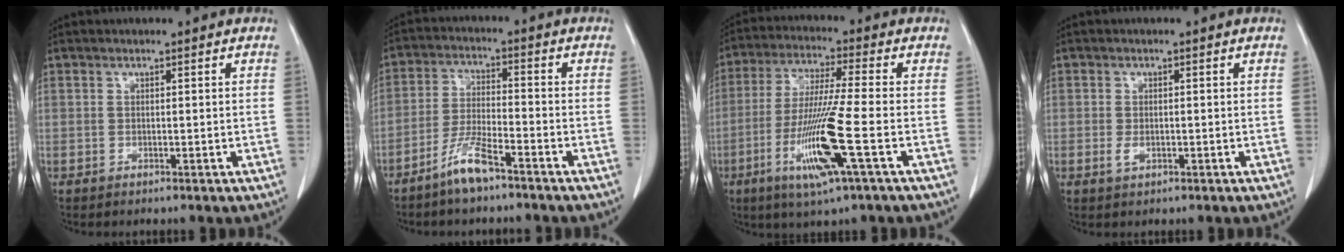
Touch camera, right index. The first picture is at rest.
{"total": 6.5, "force": [-4.8, 0.8, 4.2], "torque": [-0.093, -0.008, -0.097]}
{"total": 13.0, "force": [-4.5, -0.5, 12.2], "torque": [-0.248, -0.022, -0.087]}
{"total": 1.6, "force": [-0.5, 1.0, 1.1], "torque": [-0.020, 0.000, -0.003]}